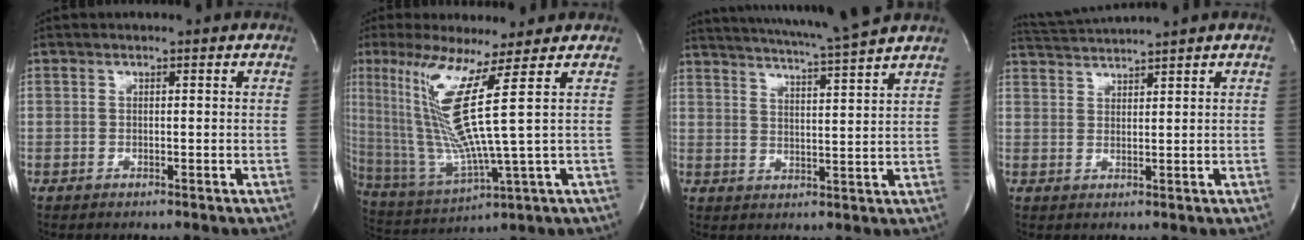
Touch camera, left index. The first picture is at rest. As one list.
[{"total": 12.6, "force": [4.2, -2.2, 11.7], "torque": [-0.246, -0.021, 0.088]}, {"total": 14.0, "force": [12.5, -1.7, 6.0], "torque": [-0.114, -0.022, 0.173]}, {"total": 4.6, "force": [4.2, -1.8, 0.6], "torque": [-0.016, 0.001, 0.084]}]